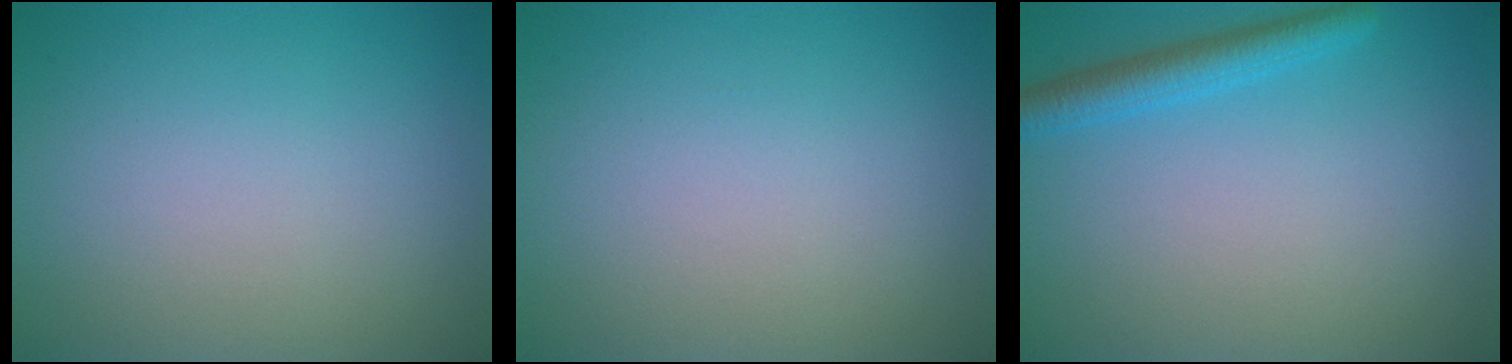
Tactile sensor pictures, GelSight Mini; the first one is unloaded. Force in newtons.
{"total": 0.0}
{"total": 2.8, "press": 2.8, "slide": 0.1}